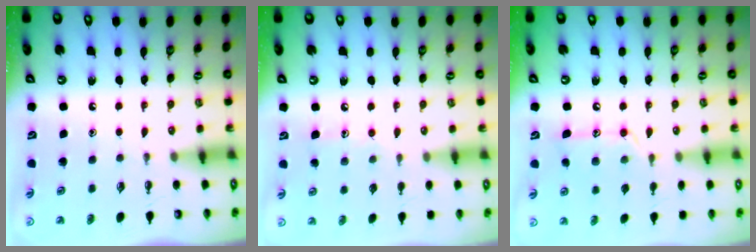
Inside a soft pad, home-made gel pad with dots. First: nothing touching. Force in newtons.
{"total": 6.0, "press": 6.0, "slide": 0.7}
{"total": 13.0, "press": 12.9, "slide": 0.9}